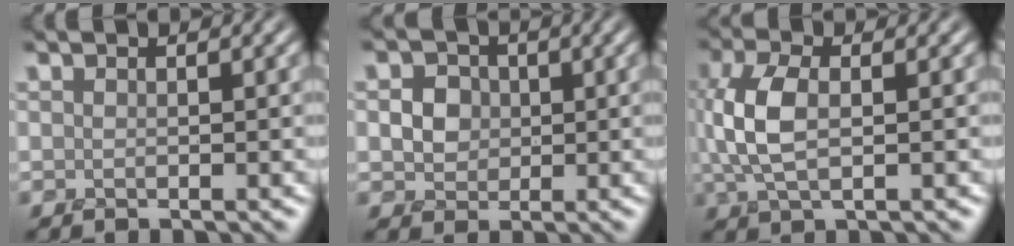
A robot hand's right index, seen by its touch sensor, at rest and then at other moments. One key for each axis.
{"total": 2.9, "fx": 0.1, "fy": 2.5, "fz": 1.3, "tx": -0.012, "ty": 0.001, "tz": -0.011}
{"total": 4.3, "fx": 0.3, "fy": 2.0, "fz": 3.8, "tx": -0.095, "ty": 0.003, "tz": 0.007}